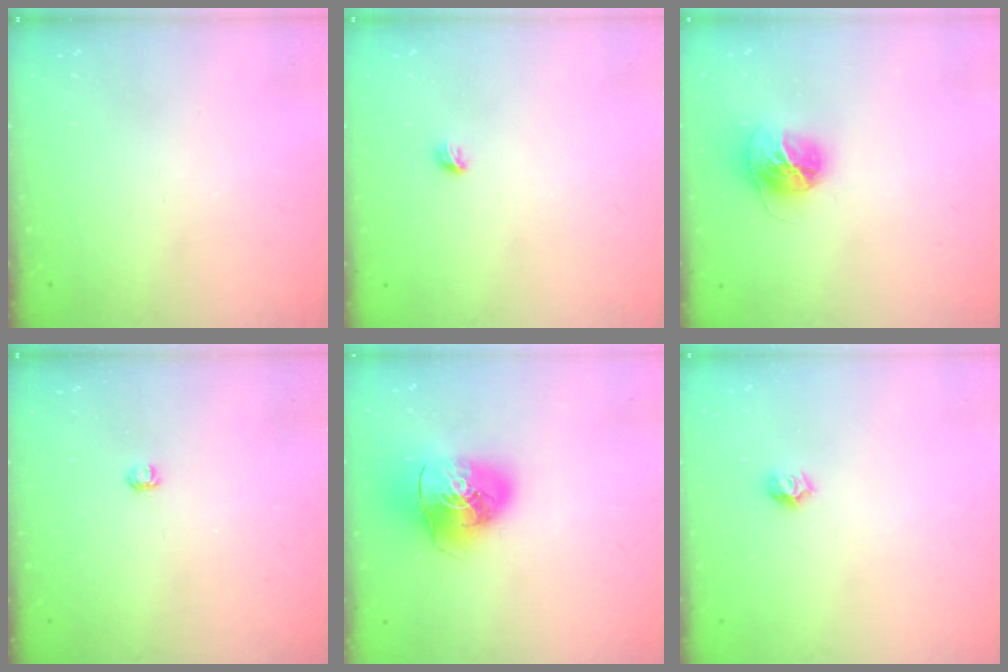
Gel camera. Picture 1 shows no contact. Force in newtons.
{"total": 3.6, "press": 3.5, "slide": 1.0}
{"total": 13.9, "press": 13.8, "slide": 1.4}
{"total": 2.8, "press": 2.8, "slide": 0.3}
{"total": 12.3, "press": 12.2, "slide": 1.9}
{"total": 5.5, "press": 5.4, "slide": 0.6}